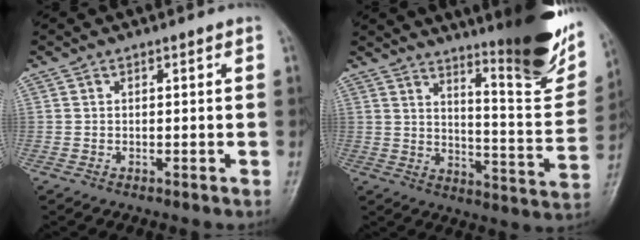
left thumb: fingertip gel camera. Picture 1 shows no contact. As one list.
[{"total": 21.3, "force": [14.6, 3.8, 15.0], "torque": [-0.175, -0.094, 0.206]}]